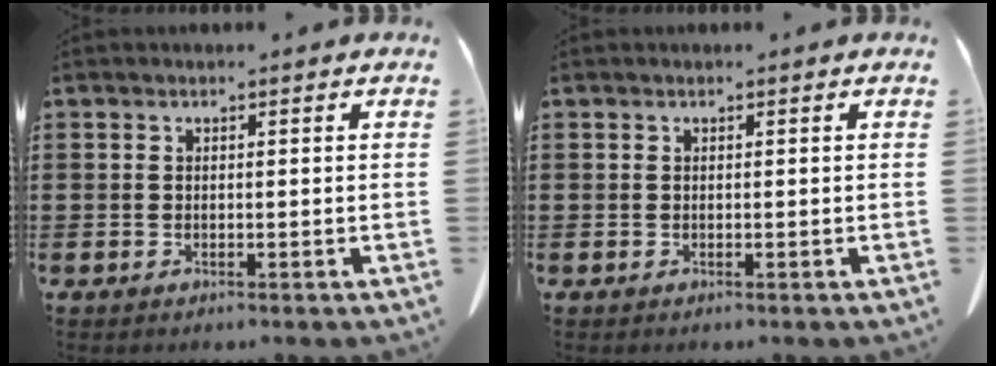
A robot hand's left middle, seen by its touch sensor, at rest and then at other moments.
{"total": 0.0}